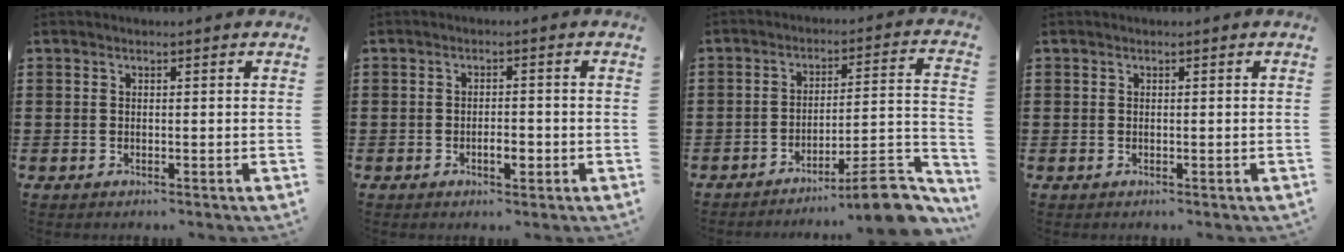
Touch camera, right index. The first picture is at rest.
{"total": 2.8, "force": [-1.0, 1.1, 2.3], "torque": [-0.043, 0.003, -0.017]}
{"total": 9.4, "force": [-7.5, 0.6, 5.6], "torque": [-0.078, 0.014, -0.140]}
{"total": 0.5, "force": [0.0, 0.5, 0.1], "torque": [-0.002, 0.004, 0.000]}